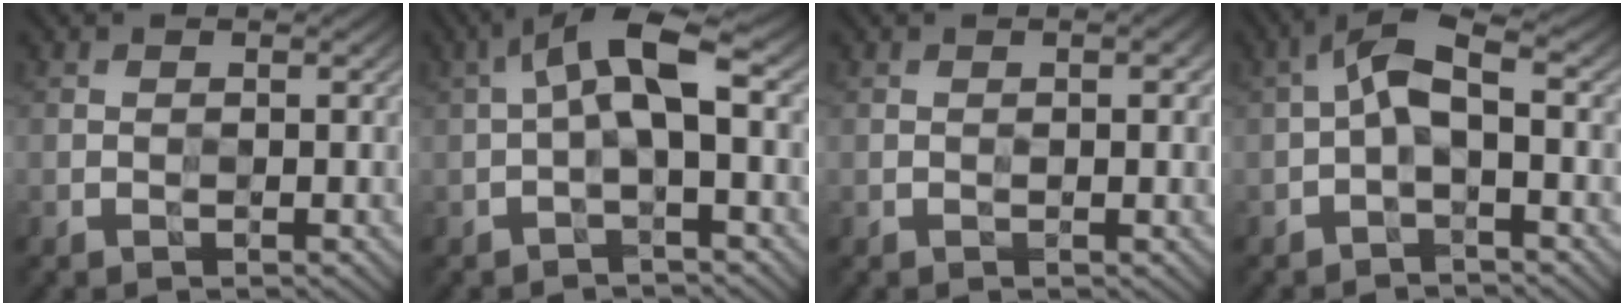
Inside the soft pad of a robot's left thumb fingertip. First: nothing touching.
{"total": 7.1, "force": [0.5, 2.1, 6.8], "torque": [-0.126, 0.028, -0.005]}
{"total": 1.5, "force": [0.3, 0.2, 1.5], "torque": [-0.025, 0.002, 0.004]}
{"total": 5.0, "force": [-0.5, 1.8, 4.6], "torque": [-0.095, 0.017, -0.022]}